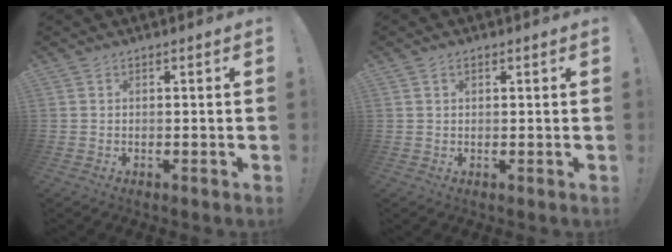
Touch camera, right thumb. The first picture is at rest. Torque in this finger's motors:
{"motor_torque": [-0.03, -0.18, -0.16, 0.15, 0.07]}